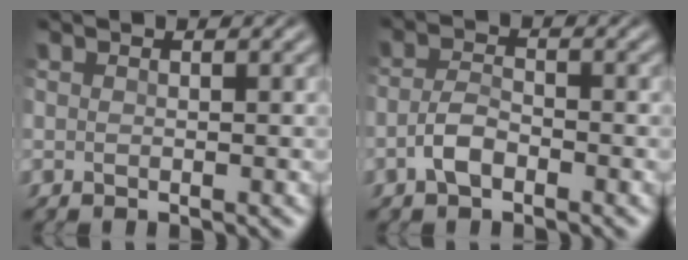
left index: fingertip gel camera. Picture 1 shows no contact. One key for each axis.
{"total": 2.6, "fx": -1.2, "fy": 1.3, "fz": 1.9, "tx": -0.040, "ty": 0.004, "tz": -0.030}